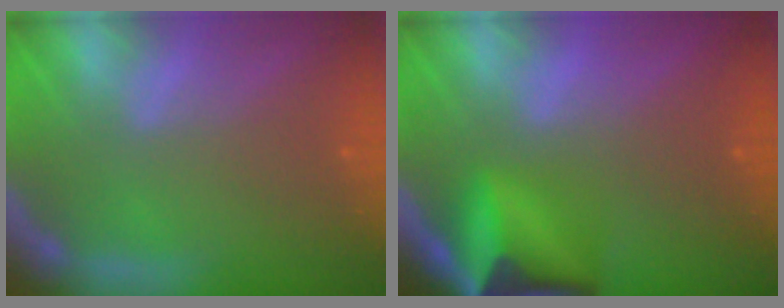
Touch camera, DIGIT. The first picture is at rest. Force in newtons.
{"total": 9.0}